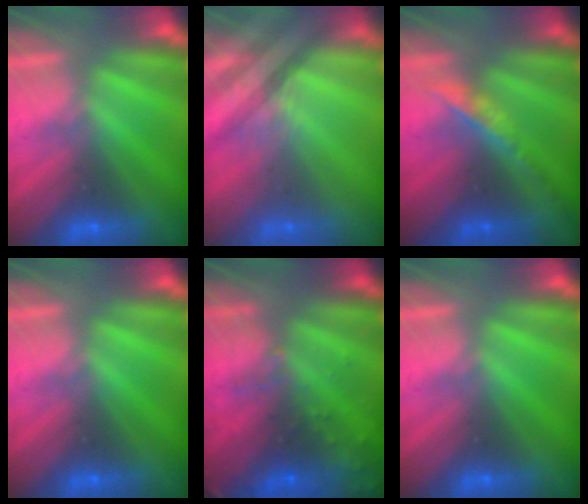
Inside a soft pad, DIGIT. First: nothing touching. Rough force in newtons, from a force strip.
{"total": 2.4}
{"total": 2.4}
{"total": 0.0}
{"total": 9.6}
{"total": 0.0}